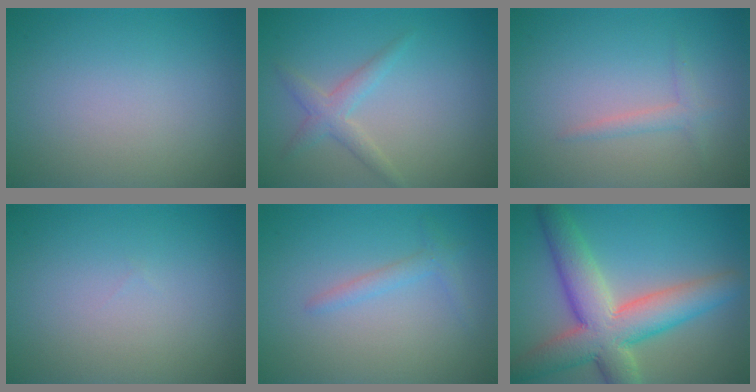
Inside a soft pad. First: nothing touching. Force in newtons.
{"total": 2.1, "press": 2.1, "slide": 0.1}
{"total": 1.4, "press": 1.4, "slide": 0.1}
{"total": 0.0}
{"total": 1.4, "press": 1.4, "slide": 0.1}
{"total": 9.0, "press": 8.9, "slide": 0.7}